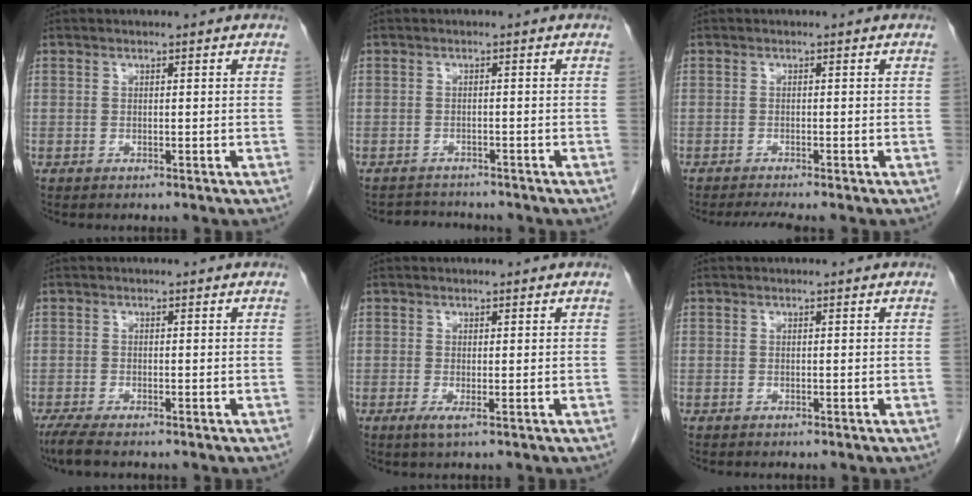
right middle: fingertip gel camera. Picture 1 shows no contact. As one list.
[{"total": 3.0, "force": [-3.0, 0.5, -0.3], "torque": [0.005, -0.008, -0.046]}, {"total": 2.8, "force": [-2.4, -0.4, 1.4], "torque": [-0.024, -0.008, -0.040]}, {"total": 3.2, "force": [-2.5, 0.4, 2.0], "torque": [-0.041, -0.011, -0.043]}, {"total": 1.4, "force": [-0.4, 0.0, 1.4], "torque": [-0.027, -0.005, -0.005]}, {"total": 0.0}]